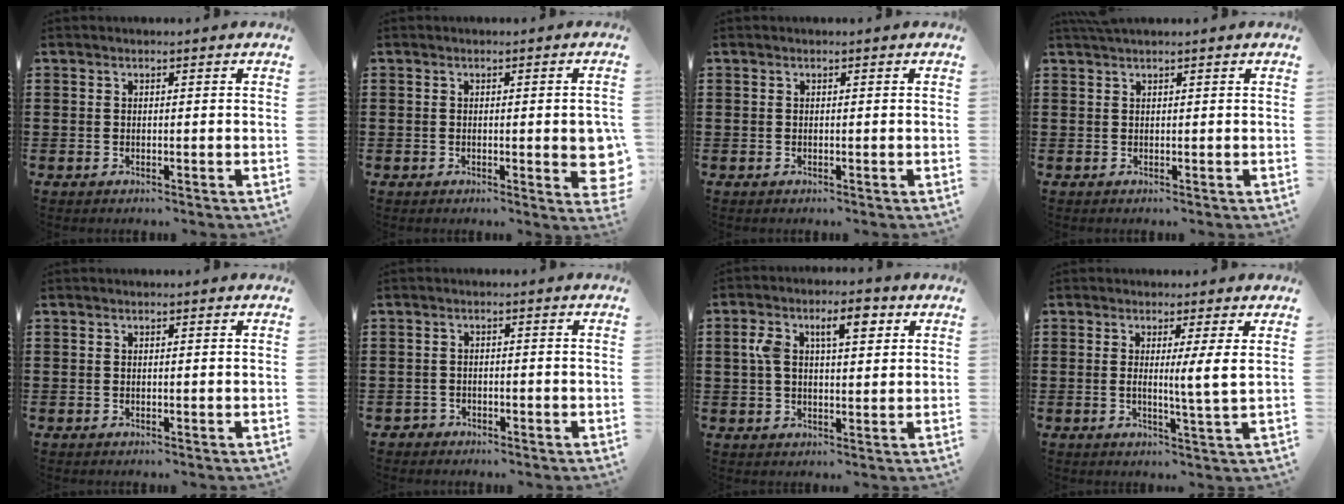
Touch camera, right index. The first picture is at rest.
{"total": 4.3, "force": [-0.2, 1.0, 4.1], "torque": [-0.053, -0.007, -0.005]}
{"total": 0.0}
{"total": 0.7, "force": [0.7, 0.2, 0.2], "torque": [-0.005, 0.001, 0.013]}
{"total": 0.0}
{"total": 1.5, "force": [-1.4, 0.6, 0.0], "torque": [-0.004, 0.001, -0.032]}
{"total": 6.8, "force": [2.4, 3.0, 5.6], "torque": [-0.104, 0.009, 0.034]}
{"total": 4.5, "force": [1.0, -0.9, 4.3], "torque": [-0.076, -0.015, 0.013]}